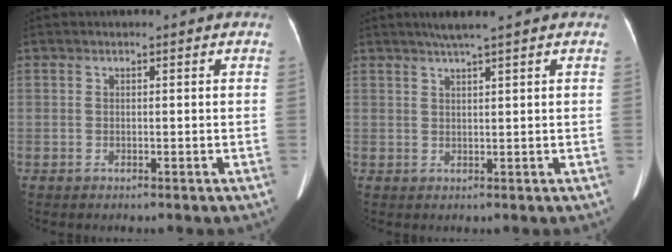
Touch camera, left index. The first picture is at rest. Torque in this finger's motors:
{"motor_torque": [0.06, -0.14, -0.12, 0.00]}